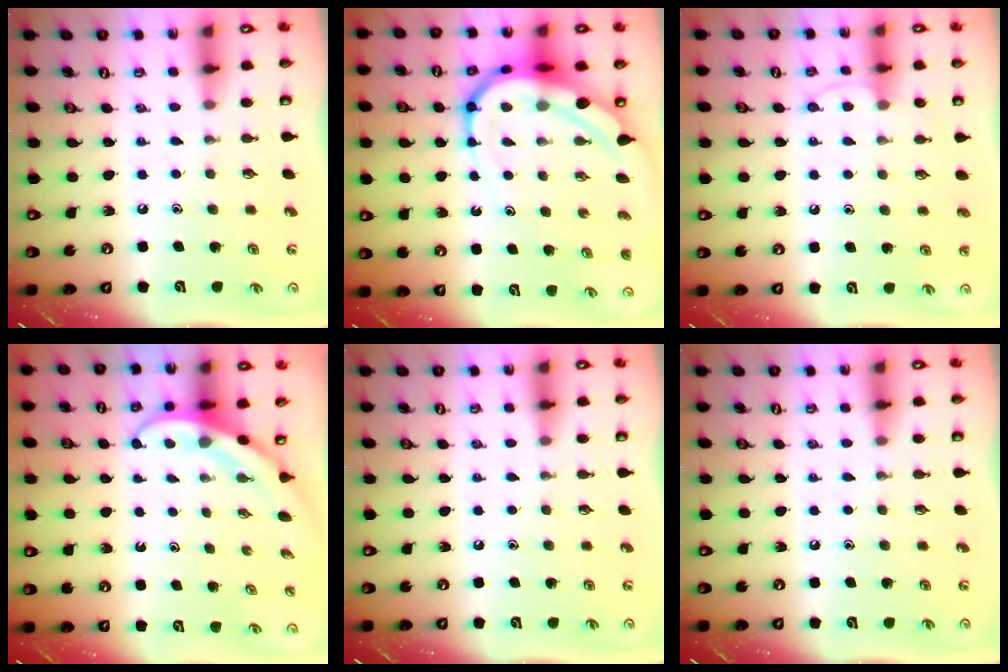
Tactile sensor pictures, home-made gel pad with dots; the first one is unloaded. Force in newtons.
{"total": 13.6, "press": 13.5, "slide": 1.3}
{"total": 6.7, "press": 6.7, "slide": 0.6}
{"total": 4.0, "press": 4.0, "slide": 0.3}
{"total": 0.0}
{"total": 0.0}